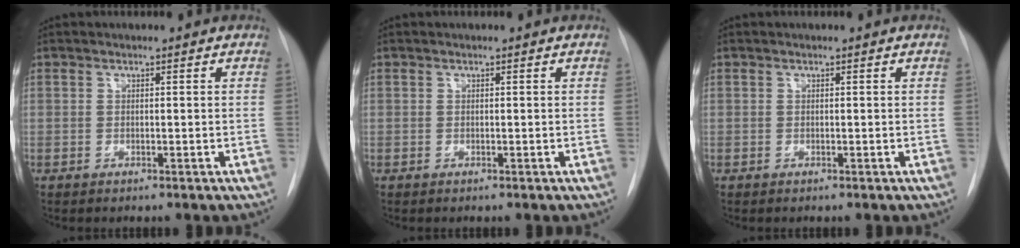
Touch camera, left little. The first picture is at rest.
{"total": 0.0}
{"total": 0.0}